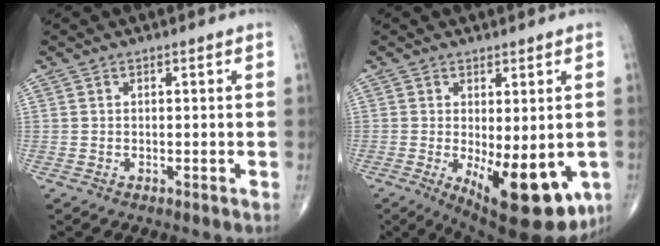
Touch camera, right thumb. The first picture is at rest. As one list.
[{"total": 15.6, "force": [-4.4, 6.5, 13.5], "torque": [-0.162, -0.023, -0.044]}]